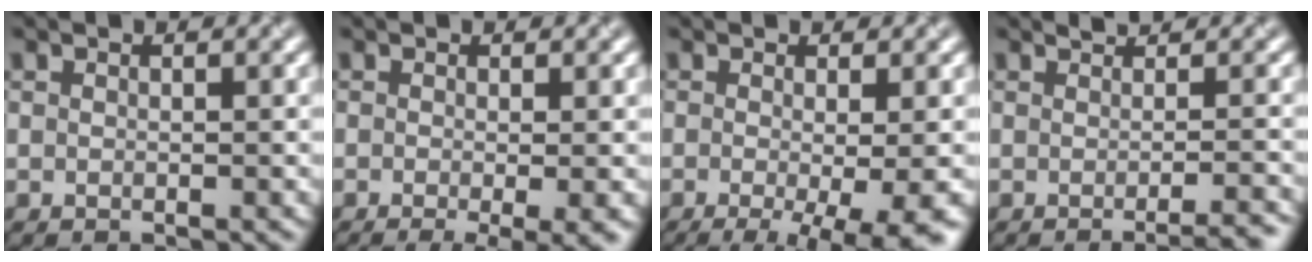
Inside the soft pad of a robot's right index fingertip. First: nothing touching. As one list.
[{"total": 4.8, "force": [-1.7, 1.2, 4.3], "torque": [-0.055, -0.015, -0.018]}, {"total": 8.3, "force": [-2.7, 2.3, 7.4], "torque": [-0.085, -0.015, -0.032]}, {"total": 3.8, "force": [-0.9, 1.3, 3.4], "torque": [-0.012, 0.006, -0.010]}]